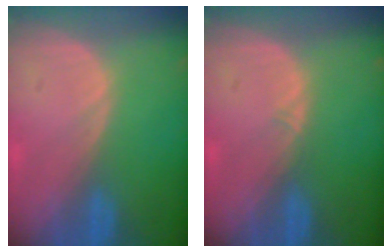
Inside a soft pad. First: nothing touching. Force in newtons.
{"total": 0.6, "press": 0.5, "slide": 0.4}